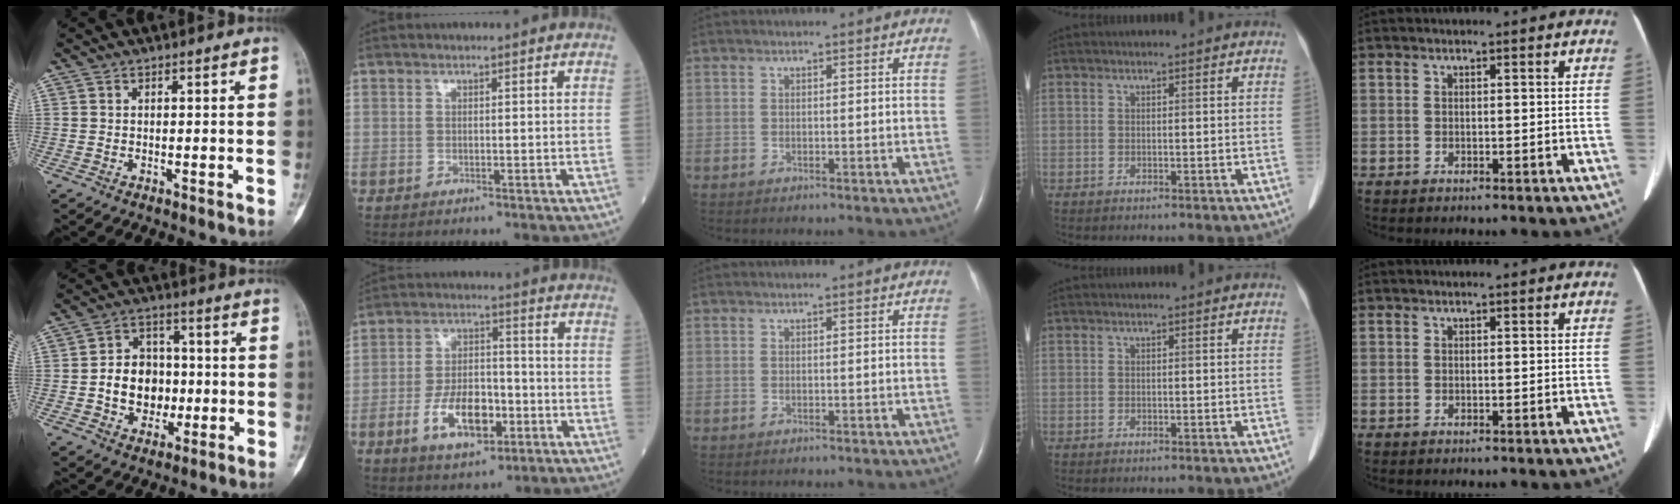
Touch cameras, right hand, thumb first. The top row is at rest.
{"thumb": {"total": 10.6, "force": [-1.1, 8.6, 6.1], "torque": [-0.059, 0.022, -0.019]}, "index": {"total": 10.4, "force": [-3.8, 5.0, 8.3], "torque": [-0.162, 0.005, -0.063]}}